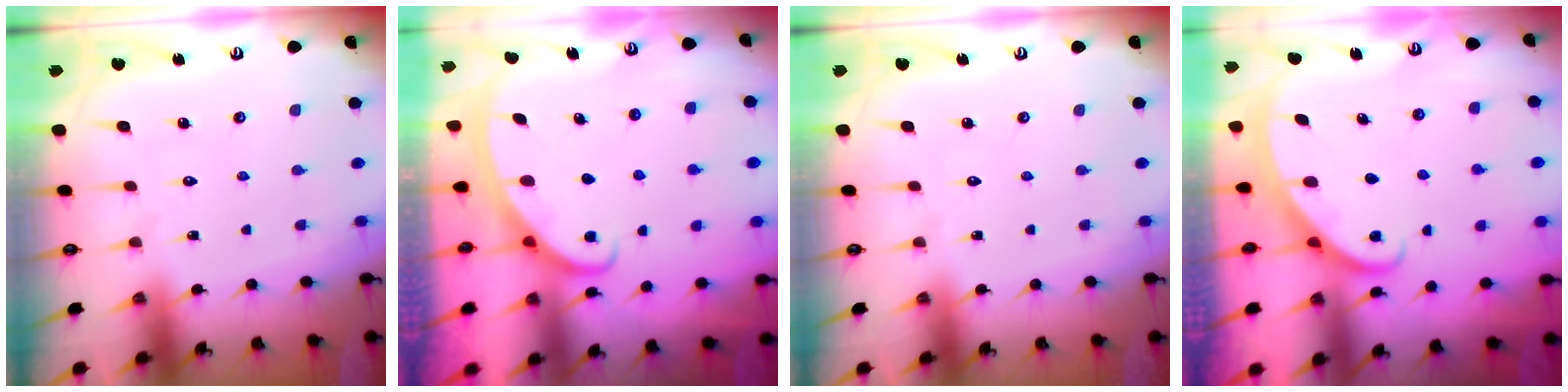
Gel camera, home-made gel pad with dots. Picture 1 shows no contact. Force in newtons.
{"total": 2.9, "press": 2.9, "slide": 0.3}
{"total": 0.0}
{"total": 3.1, "press": 3.1, "slide": 0.1}